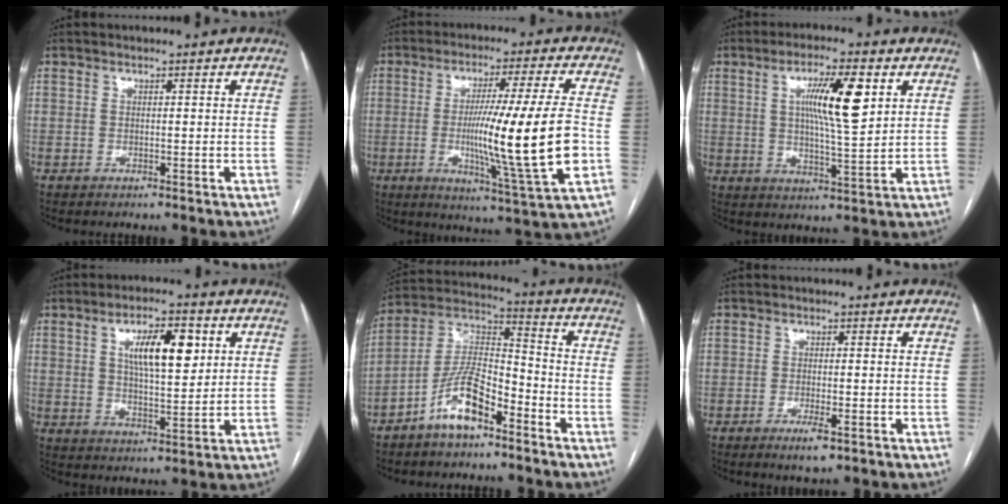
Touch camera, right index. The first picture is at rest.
{"total": 17.0, "force": [-2.0, -1.4, 16.8], "torque": [-0.287, -0.021, -0.035]}
{"total": 10.2, "force": [3.2, 1.2, 9.6], "torque": [-0.166, 0.003, 0.054]}
{"total": 9.7, "force": [3.2, 3.0, 8.6], "torque": [-0.148, 0.009, 0.058]}
{"total": 11.0, "force": [-6.6, 3.8, 8.0], "torque": [-0.171, 0.016, -0.127]}
{"total": 3.4, "force": [-1.9, 0.6, 2.7], "torque": [-0.048, -0.005, -0.030]}